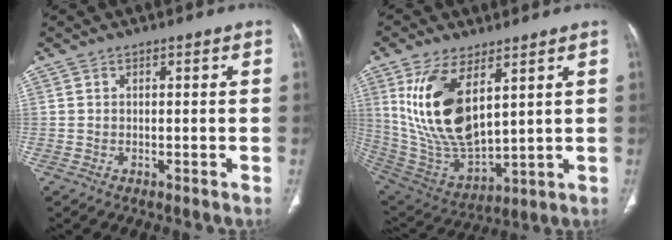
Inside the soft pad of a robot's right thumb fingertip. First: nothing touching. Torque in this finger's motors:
{"motor_torque": [-1.33, 2.30, 1.95, 0.81, 0.58]}